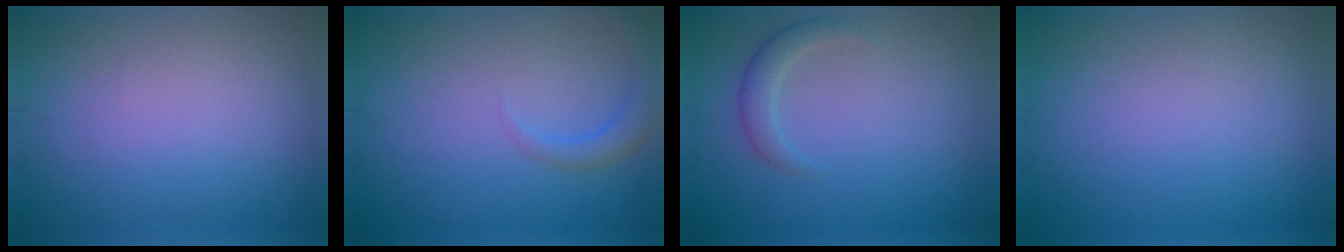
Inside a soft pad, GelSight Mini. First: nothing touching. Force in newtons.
{"total": 2.4, "press": 2.4, "slide": 0.2}
{"total": 1.8, "press": 1.8, "slide": 0.1}
{"total": 0.0}